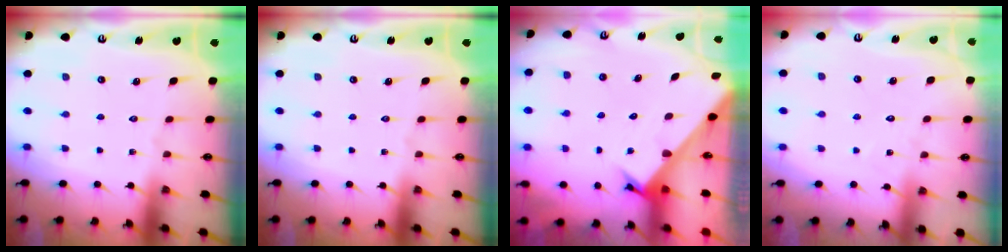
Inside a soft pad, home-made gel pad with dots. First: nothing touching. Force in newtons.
{"total": 0.0}
{"total": 2.6, "press": 2.6, "slide": 0.2}
{"total": 4.3, "press": 4.3, "slide": 0.4}